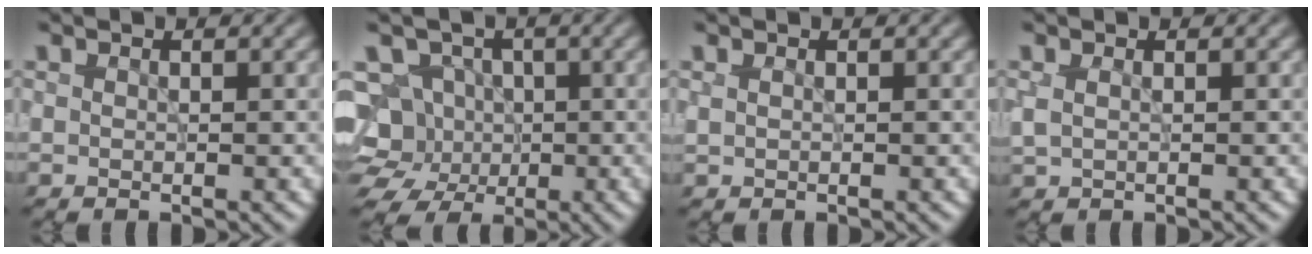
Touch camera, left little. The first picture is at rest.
{"total": 8.4, "force": [-0.8, 7.5, 3.8], "torque": [-0.055, 0.022, -0.050]}
{"total": 0.0}
{"total": 0.9, "force": [0.3, 0.4, 0.7], "torque": [-0.018, -0.001, 0.007]}